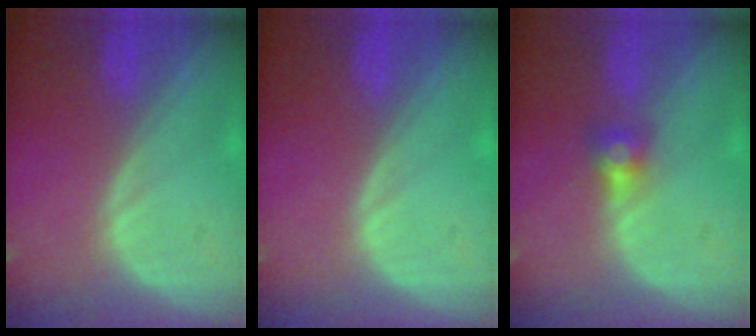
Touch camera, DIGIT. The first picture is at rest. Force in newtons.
{"total": 0.0}
{"total": 2.8, "press": 2.6, "slide": 1.0}